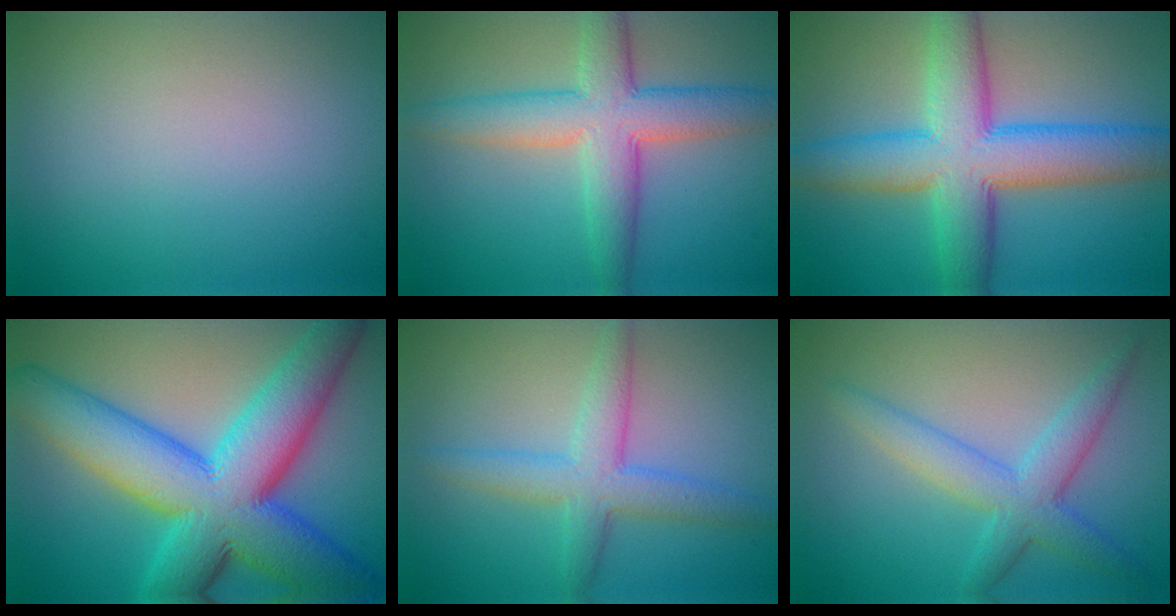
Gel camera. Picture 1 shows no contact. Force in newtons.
{"total": 6.8, "press": 6.8, "slide": 0.1}
{"total": 9.7, "press": 9.7, "slide": 0.1}
{"total": 14.5, "press": 14.5, "slide": 0.2}
{"total": 4.4, "press": 4.4, "slide": 0.2}
{"total": 4.4, "press": 4.4, "slide": 0.0}